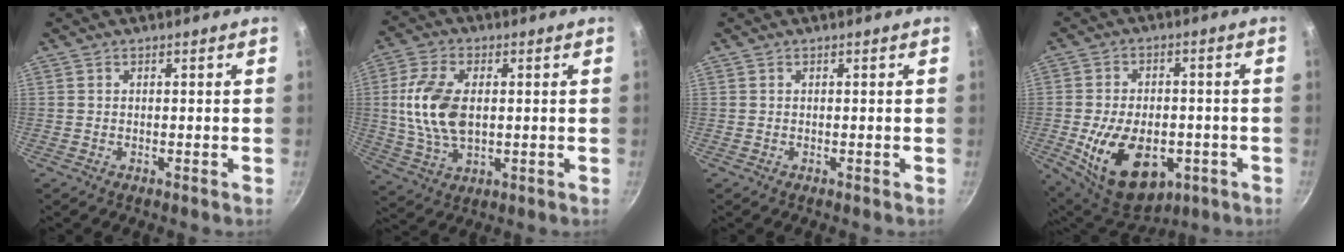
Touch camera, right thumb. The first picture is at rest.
{"total": 12.4, "force": [1.0, 7.2, 10.0], "torque": [-0.192, 0.002, 0.019]}
{"total": 0.0}
{"total": 17.9, "force": [-5.0, 11.2, 13.1], "torque": [-0.194, 0.001, -0.063]}